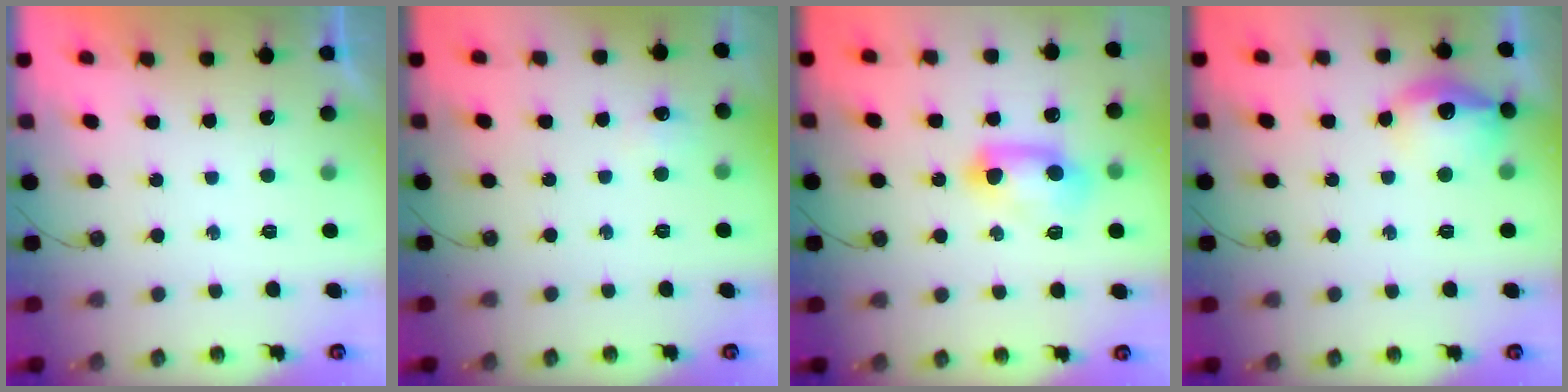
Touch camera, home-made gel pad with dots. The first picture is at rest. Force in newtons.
{"total": 5.2, "press": 5.1, "slide": 0.7}
{"total": 12.7, "press": 11.0, "slide": 6.4}
{"total": 13.9, "press": 13.9, "slide": 1.1}